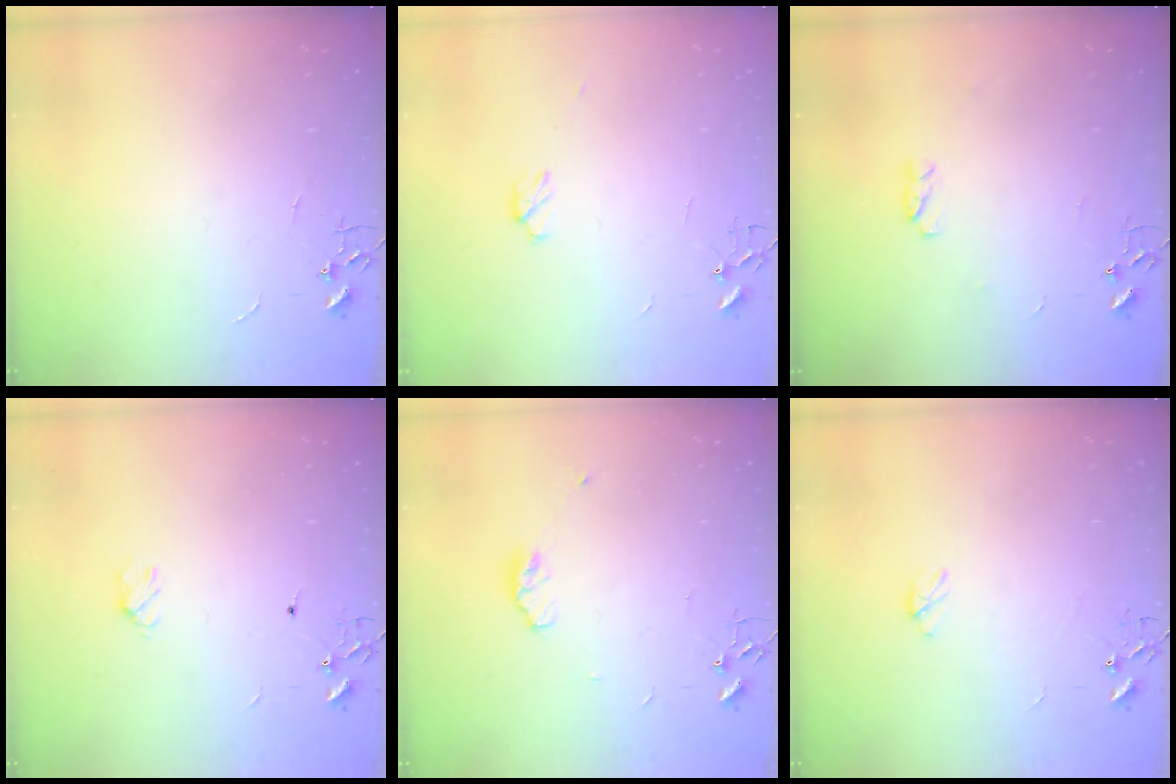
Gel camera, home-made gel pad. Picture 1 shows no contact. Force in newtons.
{"total": 3.9, "press": 3.7, "slide": 1.3}
{"total": 3.5, "press": 3.4, "slide": 1.0}
{"total": 4.7, "press": 4.7, "slide": 0.6}
{"total": 5.6, "press": 5.5, "slide": 0.9}
{"total": 3.3, "press": 3.3, "slide": 0.3}